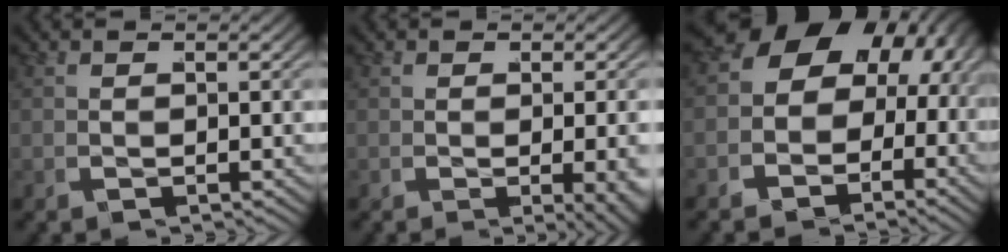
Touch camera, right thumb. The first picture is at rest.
{"total": 2.4, "force": [-0.6, 0.3, 2.3], "torque": [-0.032, -0.012, -0.002]}
{"total": 12.7, "force": [1.2, 10.3, 7.3], "torque": [-0.130, 0.015, -0.006]}